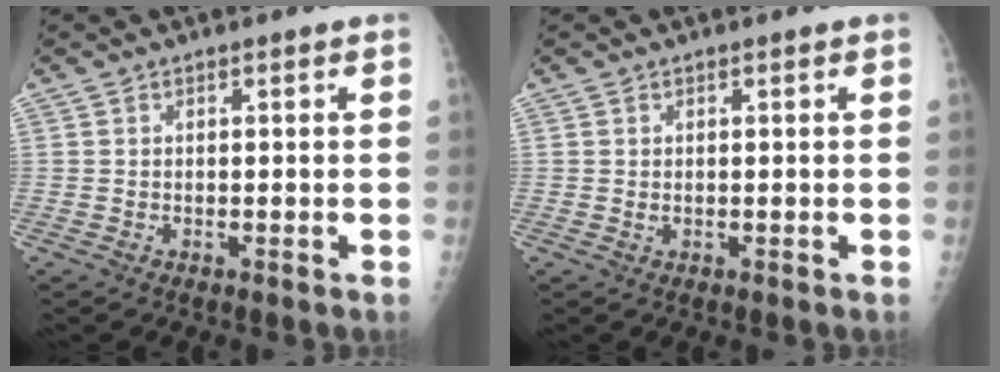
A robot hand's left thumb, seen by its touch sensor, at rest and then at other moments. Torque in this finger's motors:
{"motor_torque": [-0.16, 0.09, 0.10, -0.01, -0.02]}